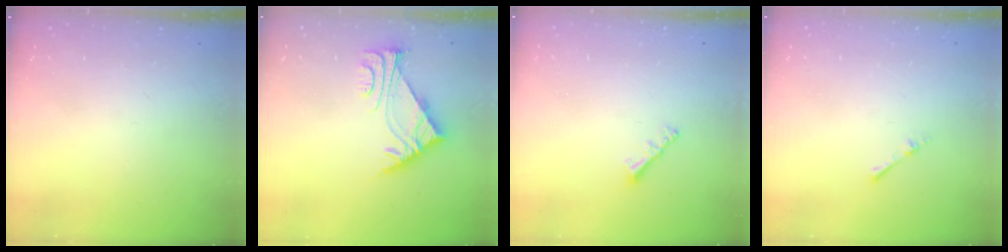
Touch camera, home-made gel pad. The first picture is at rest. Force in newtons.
{"total": 6.0, "press": 5.9, "slide": 1.0}
{"total": 2.0, "press": 2.0, "slide": 0.5}
{"total": 1.7, "press": 1.7, "slide": 0.3}